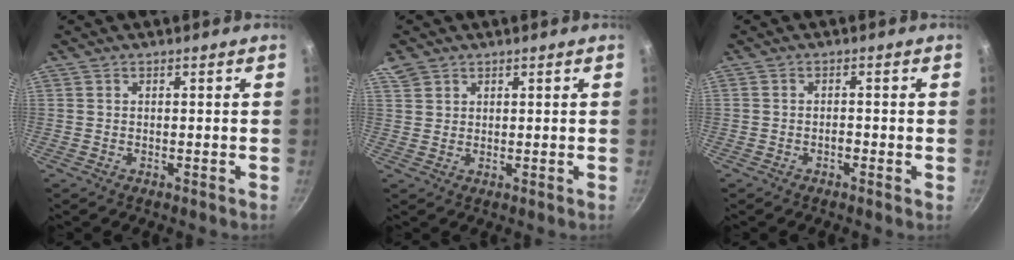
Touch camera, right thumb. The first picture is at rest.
{"total": 3.7, "force": [2.3, 2.7, 1.2], "torque": [-0.011, 0.001, 0.044]}
{"total": 1.0, "force": [-0.6, 0.3, 0.7], "torque": [-0.012, 0.004, -0.015]}